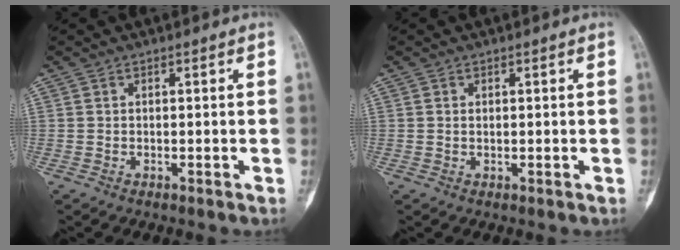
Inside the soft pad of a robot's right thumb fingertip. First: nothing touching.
{"total": 0.5, "force": [0.3, 0.3, 0.3], "torque": [-0.004, -0.001, 0.004]}